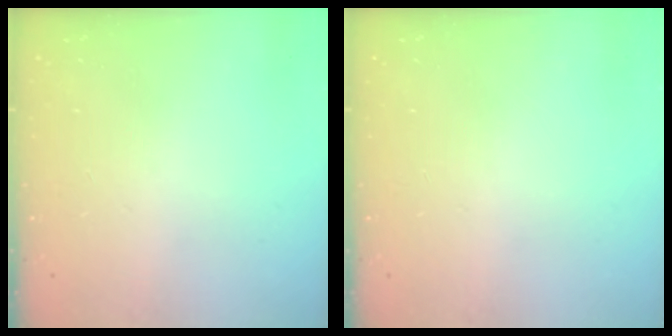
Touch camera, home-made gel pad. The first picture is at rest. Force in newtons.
{"total": 0.0}